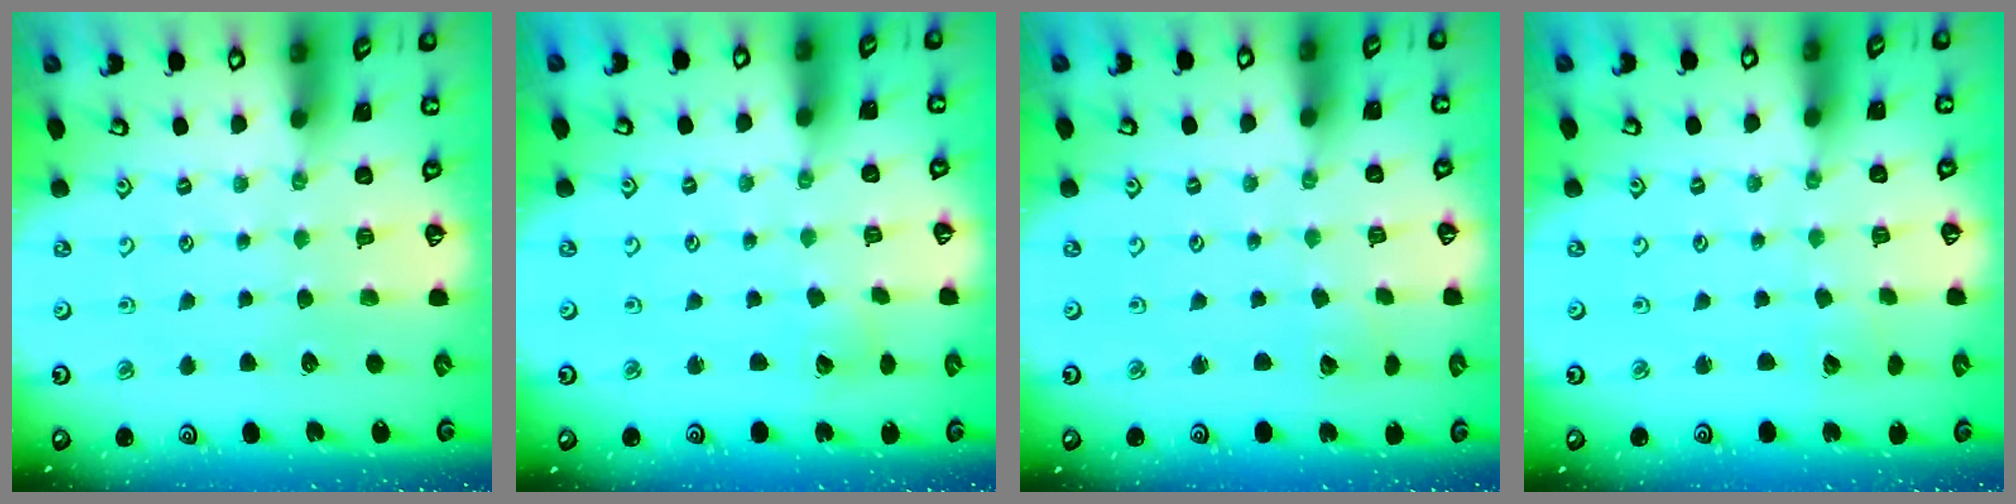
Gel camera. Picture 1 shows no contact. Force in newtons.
{"total": 3.0, "press": 3.0, "slide": 0.2}
{"total": 1.9, "press": 1.9, "slide": 0.0}
{"total": 1.4, "press": 1.4, "slide": 0.1}